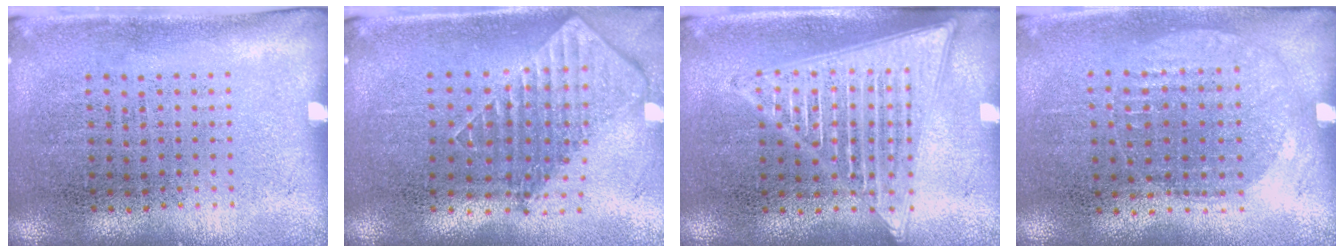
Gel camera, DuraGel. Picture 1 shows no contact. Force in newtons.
{"total": 1.9, "press": 1.5, "slide": 1.2}
{"total": 2.7, "press": 2.7, "slide": 0.2}
{"total": 0.9, "press": 0.8, "slide": 0.4}